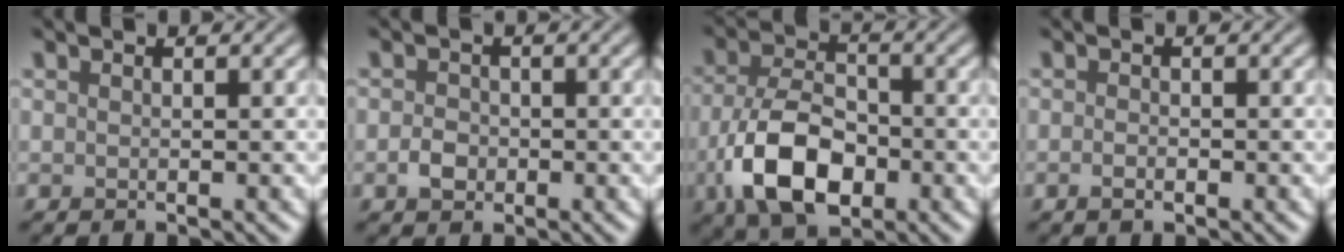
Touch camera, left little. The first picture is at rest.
{"total": 1.7, "force": [-0.5, 1.4, 0.8], "torque": [-0.014, 0.001, -0.015]}
{"total": 8.3, "force": [-3.1, 4.7, 6.0], "torque": [-0.124, -0.005, -0.065]}
{"total": 0.9, "force": [-0.4, 0.4, 0.7], "torque": [-0.013, -0.002, -0.007]}